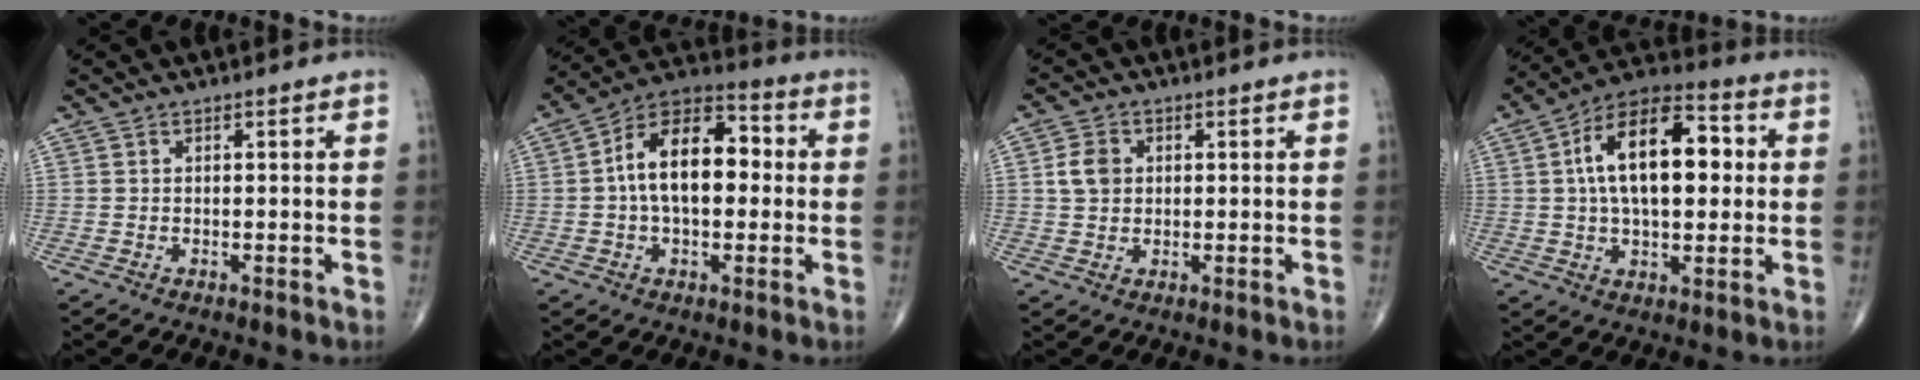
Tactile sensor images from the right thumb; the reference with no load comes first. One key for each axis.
{"total": 14.8, "fx": 0.7, "fy": 8.6, "fz": 12.0, "tx": -0.182, "ty": 0.036, "tz": -0.002}
{"total": 4.3, "fx": 0.8, "fy": 3.3, "fz": 2.7, "tx": -0.047, "ty": 0.000, "tz": 0.014}
{"total": 18.1, "fx": 2.7, "fy": 9.4, "fz": 15.2, "tx": -0.233, "ty": 0.025, "tz": 0.037}